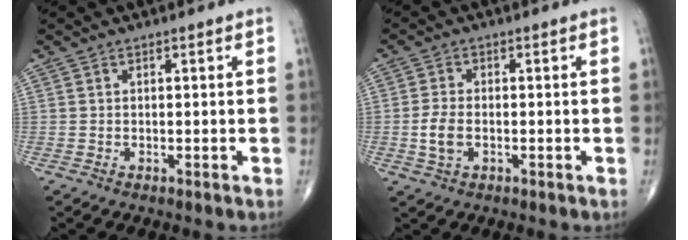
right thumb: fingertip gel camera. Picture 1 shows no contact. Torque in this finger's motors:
{"motor_torque": [-0.13, 0.15, 0.52, -0.02, 0.10]}